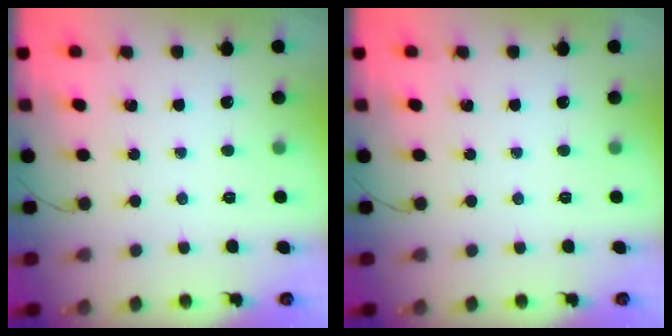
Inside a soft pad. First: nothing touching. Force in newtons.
{"total": 0.0}